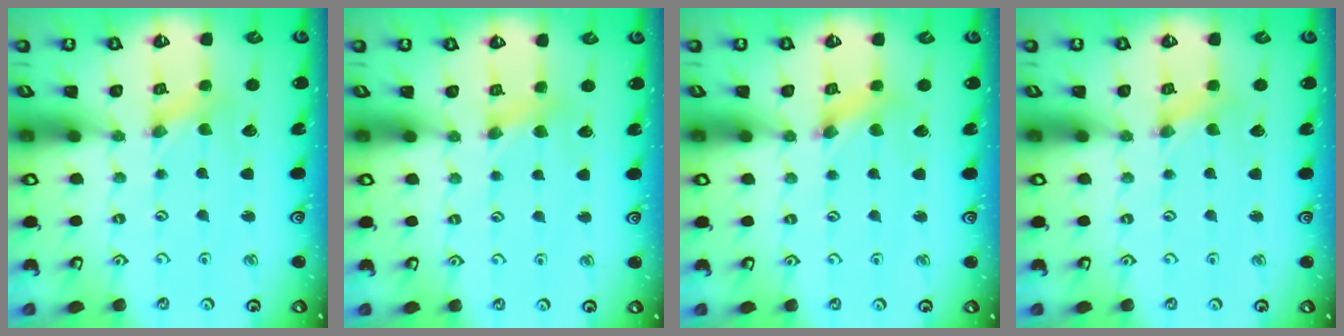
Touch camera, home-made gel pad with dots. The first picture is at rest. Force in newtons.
{"total": 4.8, "press": 4.8, "slide": 0.5}
{"total": 2.4, "press": 2.4, "slide": 0.4}
{"total": 0.0}